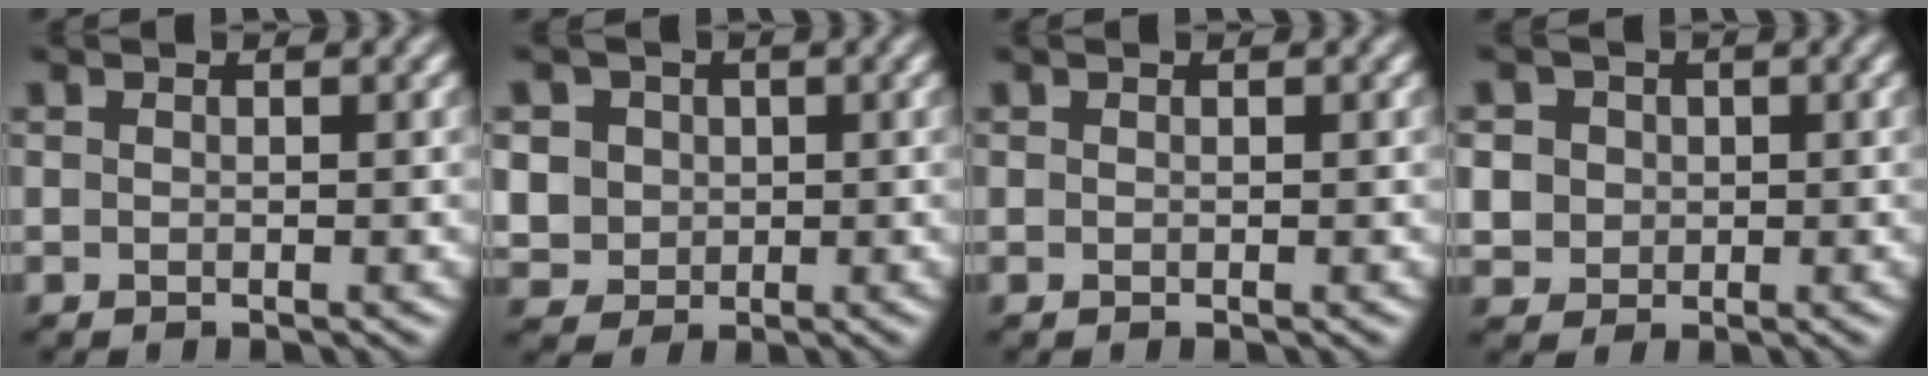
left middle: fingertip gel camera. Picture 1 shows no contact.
{"total": 4.9, "force": [1.9, 4.4, 1.3], "torque": [-0.046, 0.019, 0.029]}
{"total": 0.0}
{"total": 4.2, "force": [1.7, 3.7, 1.1], "torque": [-0.031, 0.025, 0.021]}